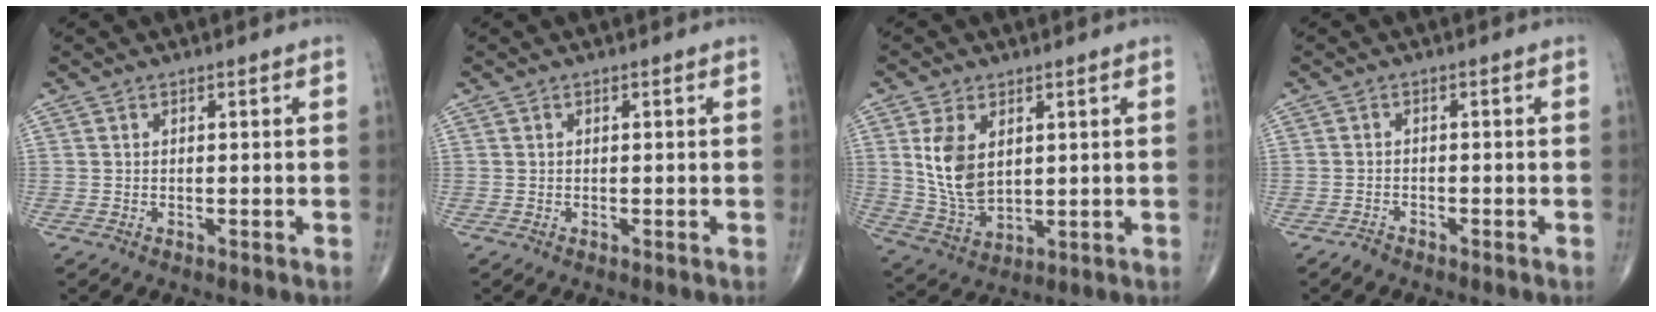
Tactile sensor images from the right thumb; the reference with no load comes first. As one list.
[{"total": 0.0}, {"total": 9.8, "force": [2.5, 5.9, 7.4], "torque": [-0.133, -0.015, 0.064]}, {"total": 1.4, "force": [-1.2, 0.5, 0.2], "torque": [-0.008, 0.002, -0.025]}]